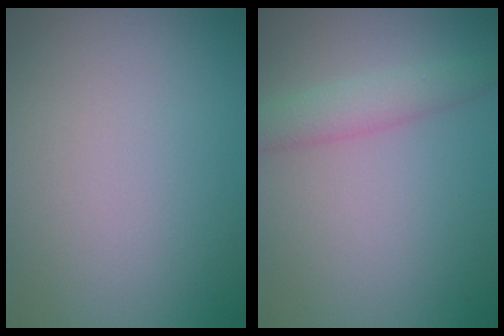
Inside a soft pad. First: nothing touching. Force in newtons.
{"total": 2.8, "press": 2.8, "slide": 0.1}